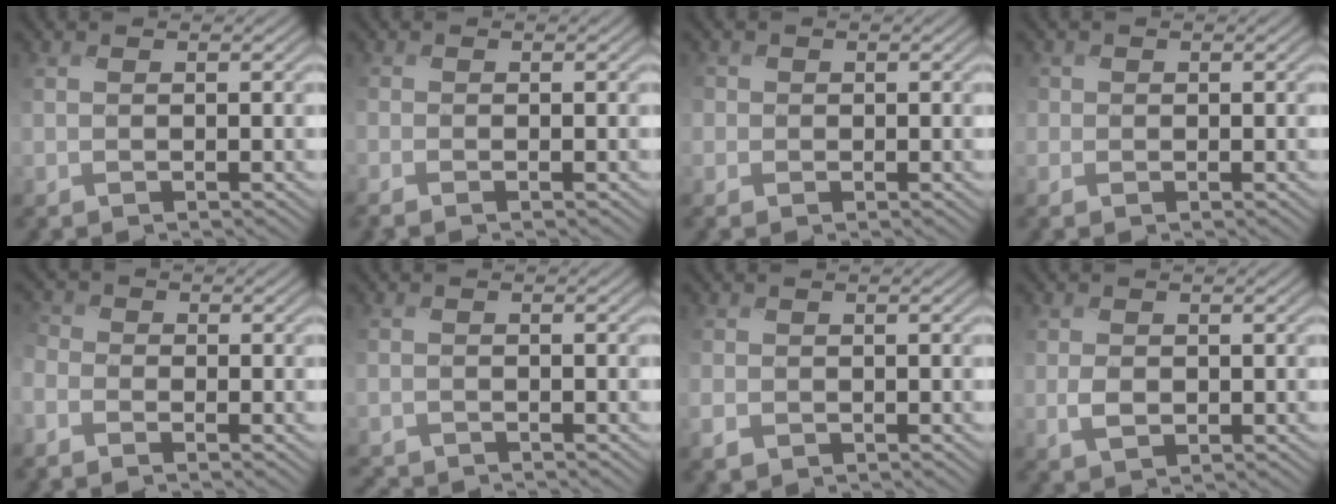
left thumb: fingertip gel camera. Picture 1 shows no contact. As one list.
[{"total": 1.5, "force": [-1.1, 0.5, 0.8], "torque": [-0.025, -0.008, -0.028]}, {"total": 1.9, "force": [0.1, 1.9, 0.3], "torque": [-0.007, -0.001, -0.001]}, {"total": 1.6, "force": [0.2, 1.6, 0.2], "torque": [-0.003, -0.003, 0.000]}, {"total": 3.3, "force": [-2.1, 2.2, 1.4], "torque": [-0.048, -0.007, -0.052]}, {"total": 2.3, "force": [-2.2, 0.3, 0.2], "torque": [-0.006, -0.010, -0.048]}, {"total": 2.1, "force": [-0.8, 1.8, 0.9], "torque": [-0.031, -0.009, -0.020]}, {"total": 2.2, "force": [-0.1, 1.8, 1.4], "torque": [-0.033, -0.006, -0.002]}]